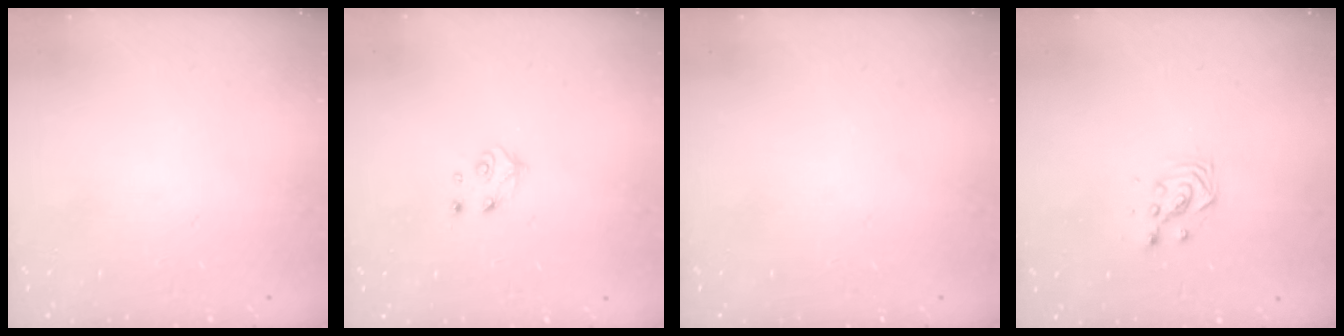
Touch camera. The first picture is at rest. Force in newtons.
{"total": 5.2, "press": 5.1, "slide": 0.7}
{"total": 0.0}
{"total": 3.5, "press": 3.5, "slide": 0.2}